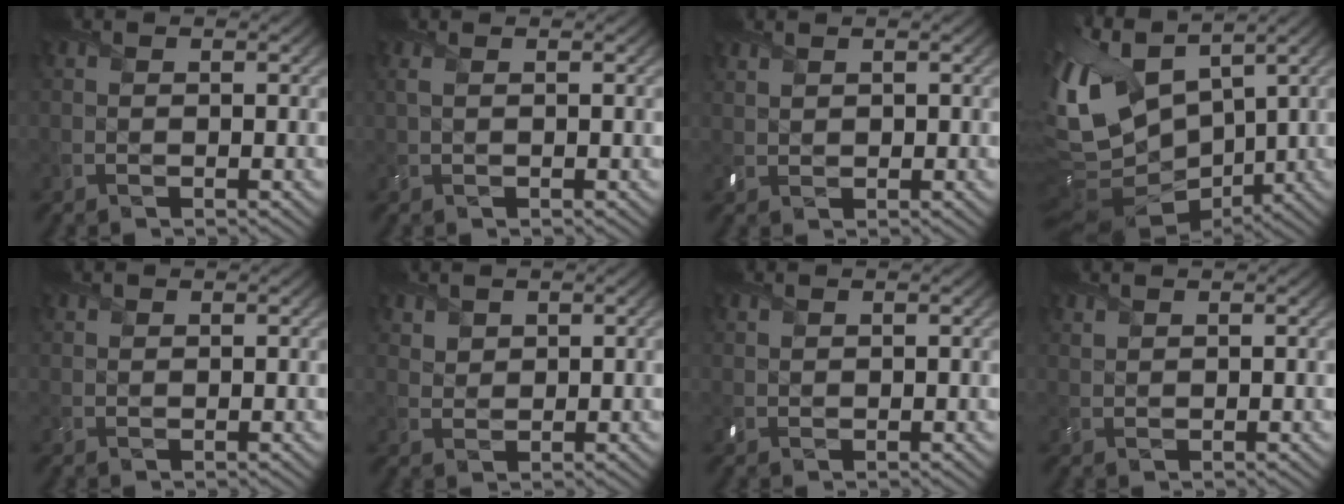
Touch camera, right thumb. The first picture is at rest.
{"total": 0.8, "force": [0.4, 0.2, 0.7], "torque": [-0.022, 0.004, 0.009]}
{"total": 1.3, "force": [1.0, 0.6, 0.5], "torque": [-0.019, 0.003, 0.027]}
{"total": 14.2, "force": [3.8, 8.2, 10.9], "torque": [-0.283, -0.009, 0.091]}
{"total": 0.8, "force": [0.8, 0.3, 0.2], "torque": [-0.007, 0.002, 0.019]}
{"total": 2.0, "force": [1.5, 1.2, 0.6], "torque": [-0.017, -0.001, 0.036]}
{"total": 0.9, "force": [0.8, 0.3, 0.3], "torque": [-0.015, 0.003, 0.022]}
{"total": 1.1, "force": [1.0, 0.2, 0.2], "torque": [-0.015, 0.002, 0.028]}